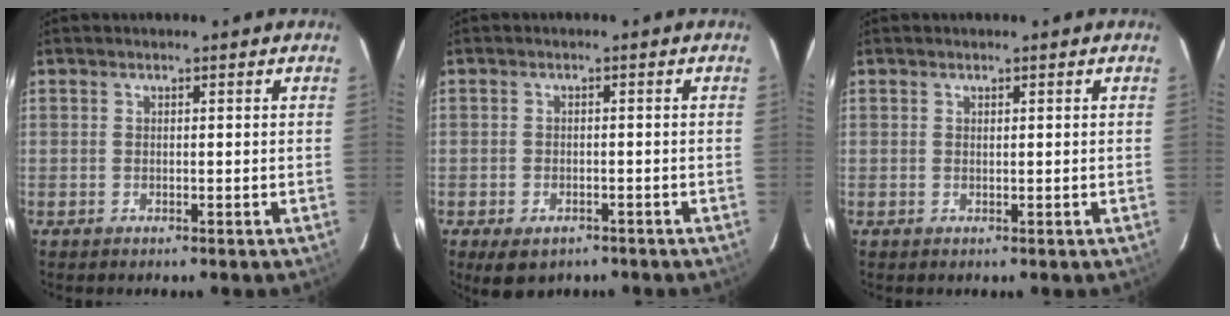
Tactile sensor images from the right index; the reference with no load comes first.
{"total": 5.0, "force": [-3.1, 2.9, 2.5], "torque": [-0.054, -0.014, -0.044]}
{"total": 0.0}